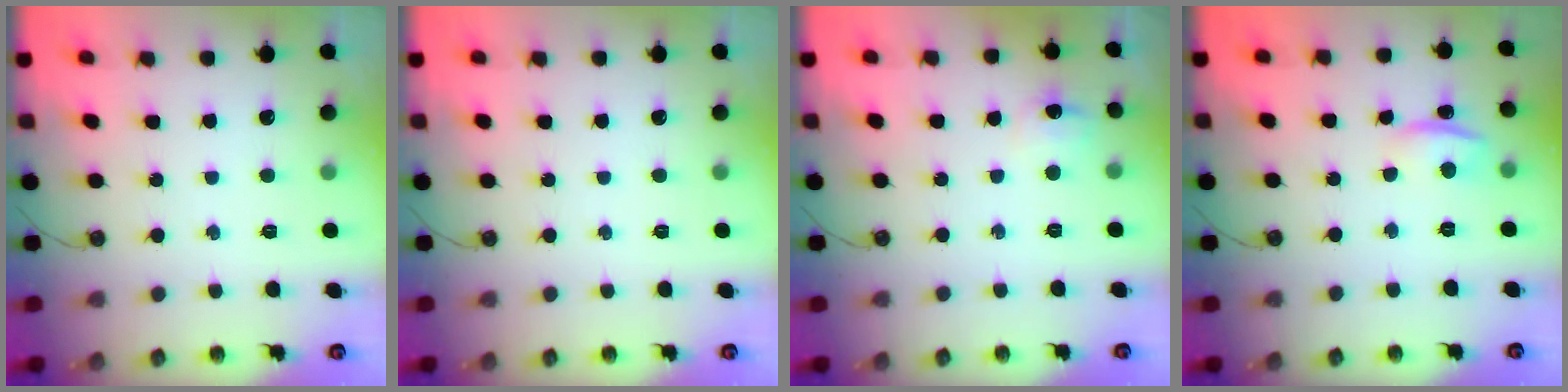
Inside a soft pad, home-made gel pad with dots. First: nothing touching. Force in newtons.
{"total": 0.0}
{"total": 6.5, "press": 6.4, "slide": 0.6}
{"total": 2.0, "press": 1.5, "slide": 1.3}